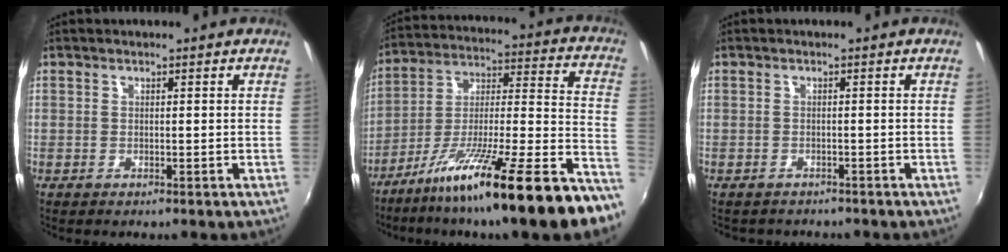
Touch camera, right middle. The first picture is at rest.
{"total": 24.3, "force": [-16.7, 0.1, 17.8], "torque": [-0.242, -0.036, -0.264]}
{"total": 2.5, "force": [-2.3, 1.0, 0.4], "torque": [-0.014, -0.012, -0.033]}